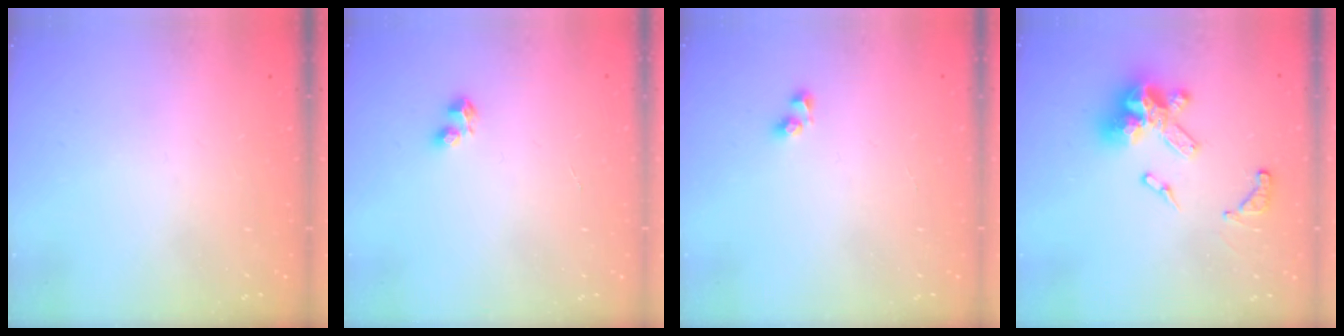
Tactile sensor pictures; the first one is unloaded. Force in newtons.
{"total": 3.1, "press": 3.1, "slide": 0.5}
{"total": 4.0, "press": 3.7, "slide": 1.6}
{"total": 17.1, "press": 17.0, "slide": 2.0}